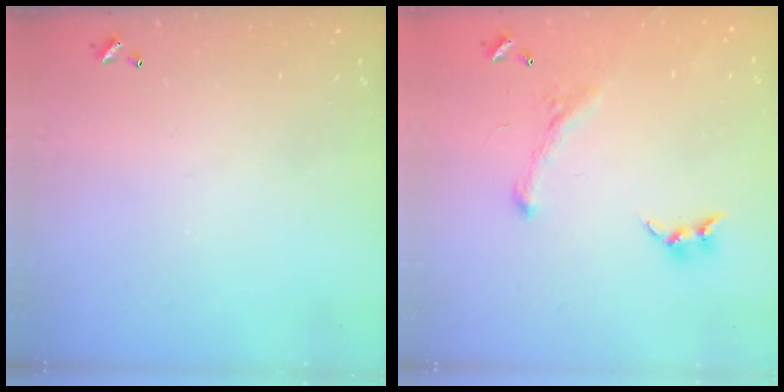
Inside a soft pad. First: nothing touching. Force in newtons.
{"total": 1.1, "press": 0.6, "slide": 1.0}